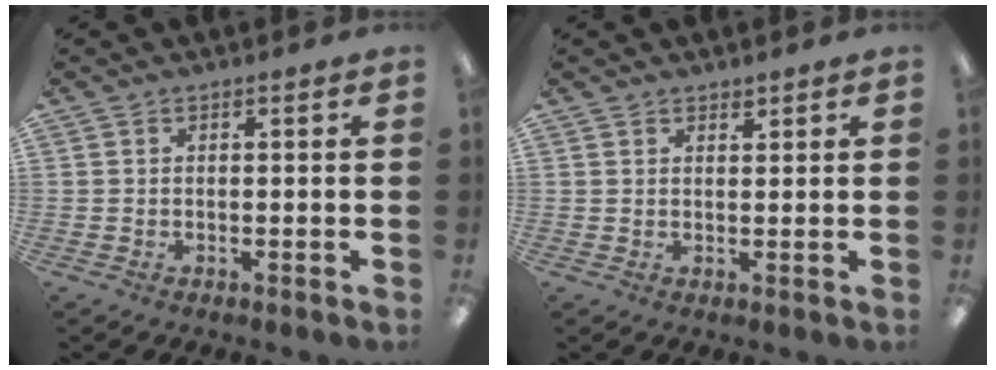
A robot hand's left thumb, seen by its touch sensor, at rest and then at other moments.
{"total": 1.6, "force": [1.4, 0.7, 0.1], "torque": [0.005, -0.004, 0.025]}